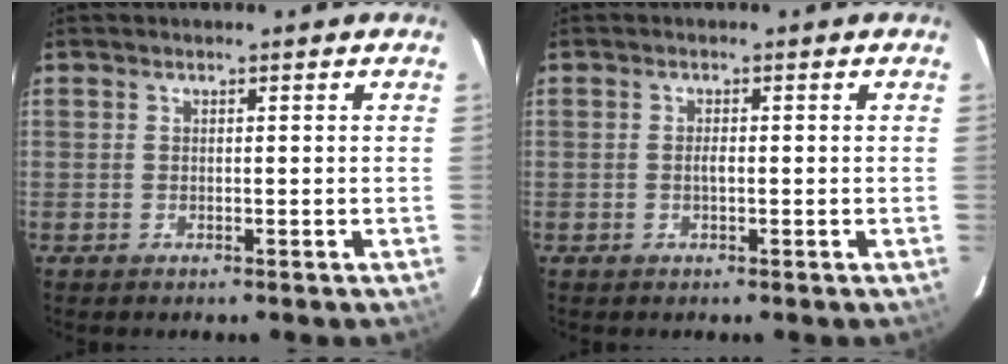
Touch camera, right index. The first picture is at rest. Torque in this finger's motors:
{"motor_torque": [0.15, 0.05, 0.12, 0.04]}